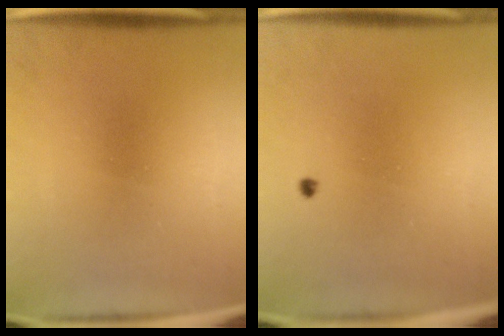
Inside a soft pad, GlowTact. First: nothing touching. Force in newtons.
{"total": 0.7}